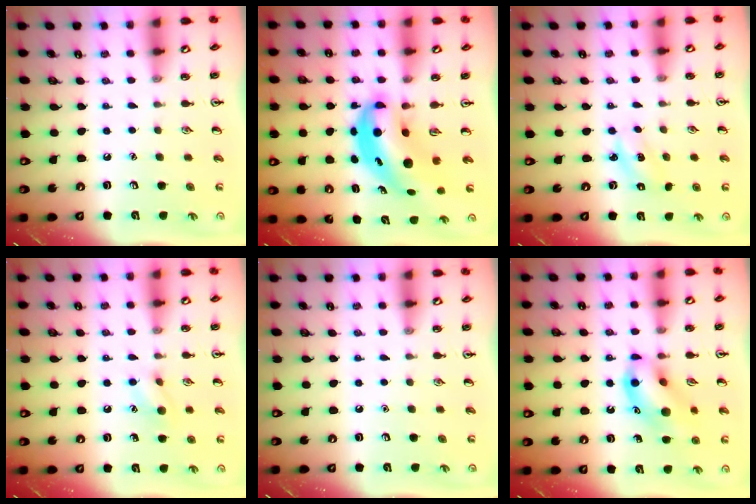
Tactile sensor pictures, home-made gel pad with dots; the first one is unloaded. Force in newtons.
{"total": 8.0, "press": 7.7, "slide": 2.1}
{"total": 2.2, "press": 2.1, "slide": 0.7}
{"total": 7.2, "press": 7.2, "slide": 1.0}
{"total": 0.0}
{"total": 12.6, "press": 12.5, "slide": 1.5}